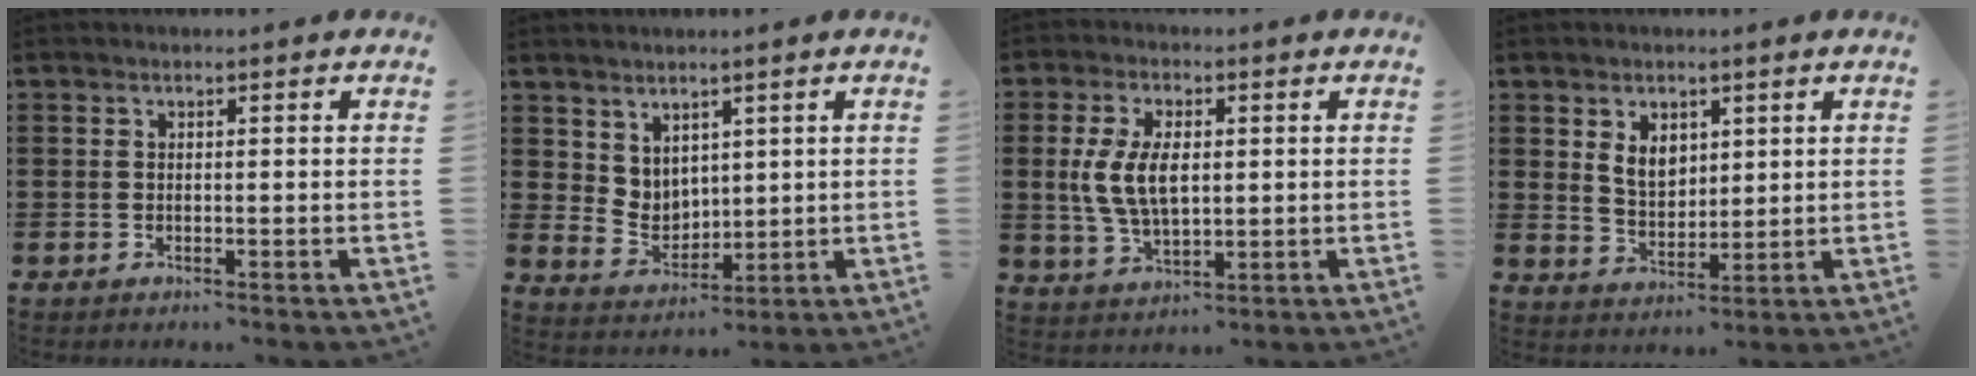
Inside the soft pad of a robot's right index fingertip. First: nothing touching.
{"total": 4.4, "force": [3.3, 2.8, 0.6], "torque": [-0.030, -0.004, 0.065]}
{"total": 7.7, "force": [0.7, 4.1, 6.6], "torque": [-0.149, 0.007, 0.006]}
{"total": 4.7, "force": [1.9, 3.3, 2.8], "torque": [-0.058, 0.007, 0.033]}